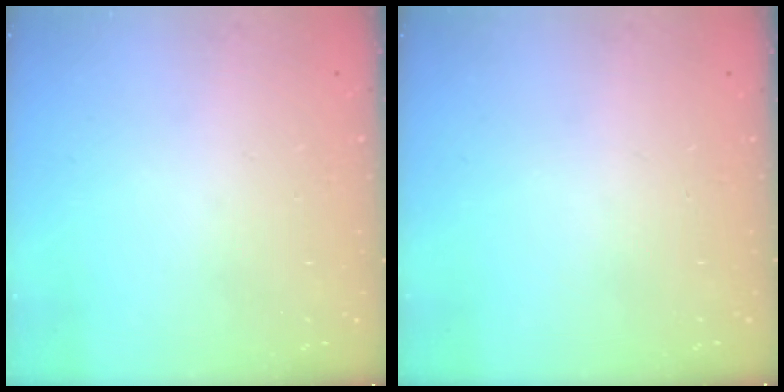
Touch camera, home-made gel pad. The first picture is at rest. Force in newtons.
{"total": 0.0}